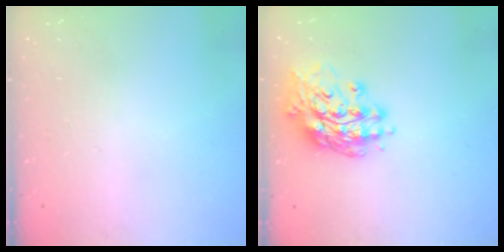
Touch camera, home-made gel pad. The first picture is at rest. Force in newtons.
{"total": 15.6, "press": 15.3, "slide": 3.5}